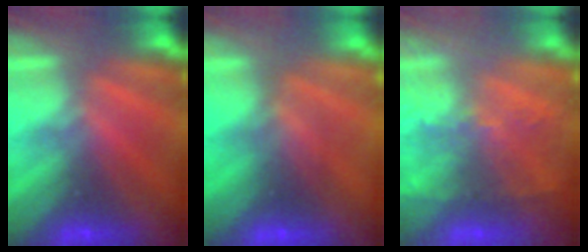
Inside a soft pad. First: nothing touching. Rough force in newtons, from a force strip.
{"total": 2.7}
{"total": 8.9}